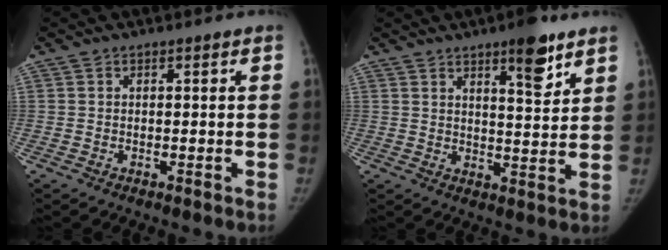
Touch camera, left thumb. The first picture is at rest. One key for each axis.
{"total": 8.6, "fx": 5.5, "fy": 2.3, "fz": 6.2, "tx": -0.073, "ty": -0.034, "tz": 0.080}